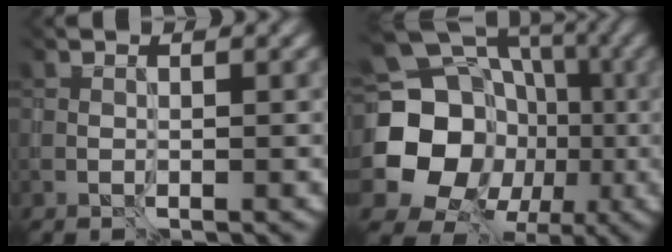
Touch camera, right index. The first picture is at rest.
{"total": 17.6, "force": [-0.3, 16.3, 6.7], "torque": [-0.141, 0.006, -0.027]}